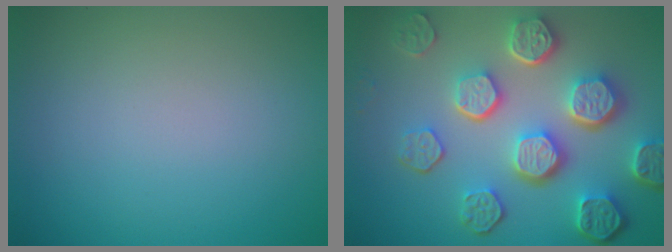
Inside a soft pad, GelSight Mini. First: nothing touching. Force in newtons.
{"total": 8.4, "press": 6.2, "slide": 5.7}